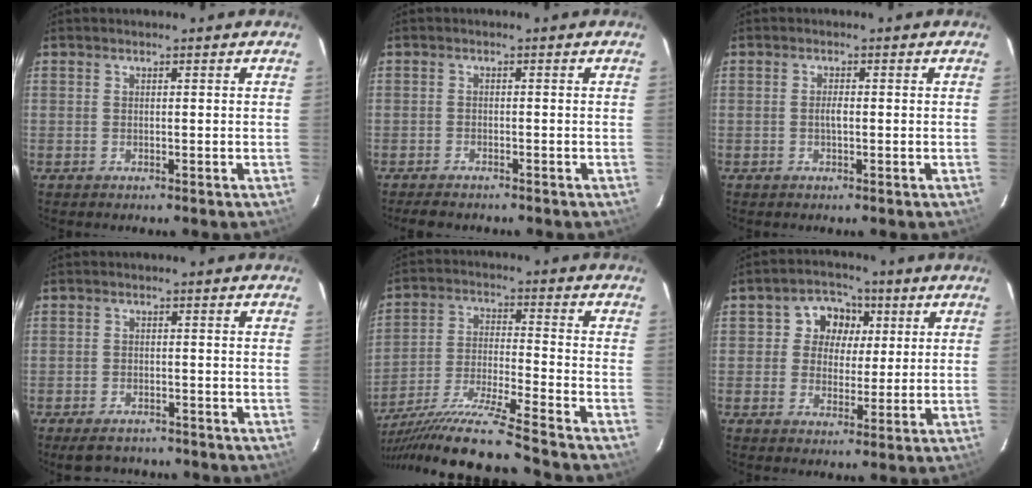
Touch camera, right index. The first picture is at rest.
{"total": 3.8, "force": [-3.4, 1.1, 1.3], "torque": [-0.034, -0.006, -0.053]}
{"total": 1.4, "force": [-0.2, 0.5, 1.3], "torque": [-0.026, 0.002, -0.006]}
{"total": 6.3, "force": [-5.2, 2.9, 2.1], "torque": [-0.050, -0.001, -0.073]}
{"total": 17.9, "force": [-15.1, -1.6, 9.5], "torque": [-0.184, -0.041, -0.270]}
{"total": 7.0, "force": [1.4, 6.3, 2.5], "torque": [-0.036, 0.023, 0.018]}